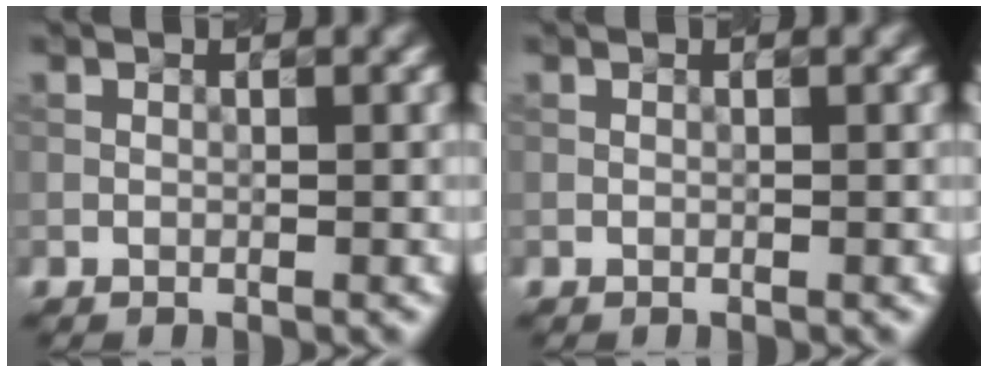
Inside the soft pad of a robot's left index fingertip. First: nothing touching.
{"total": 0.0}